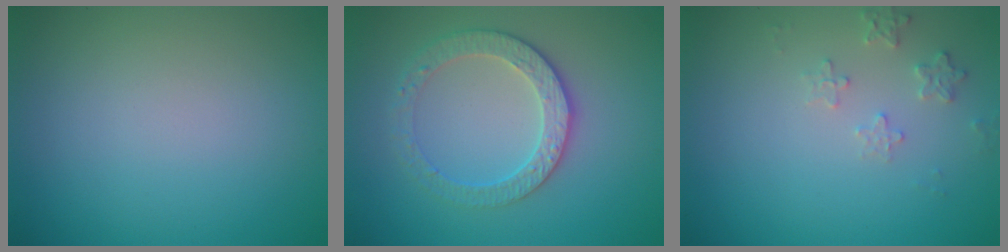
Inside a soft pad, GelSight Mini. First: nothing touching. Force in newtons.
{"total": 3.3, "press": 3.1, "slide": 1.2}
{"total": 1.6, "press": 1.6, "slide": 0.4}